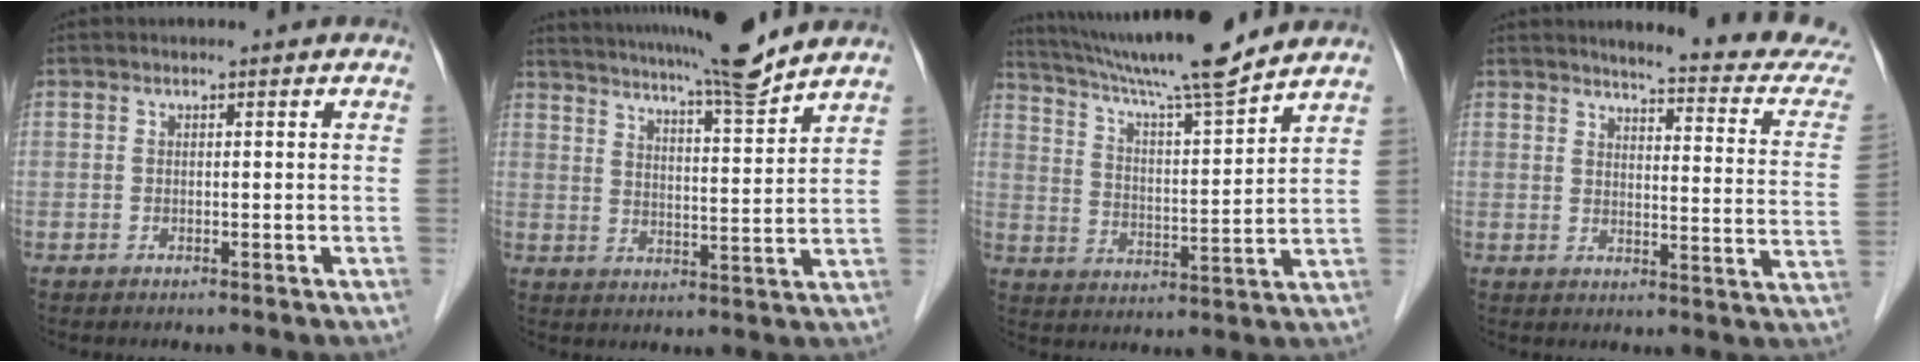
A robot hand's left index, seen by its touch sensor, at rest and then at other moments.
{"total": 14.1, "force": [12.8, -1.2, 5.8], "torque": [-0.102, -0.022, 0.186]}
{"total": 15.9, "force": [14.1, -0.8, 7.2], "torque": [-0.130, 0.000, 0.227]}
{"total": 15.6, "force": [14.8, 0.1, 5.0], "torque": [-0.055, -0.084, 0.154]}